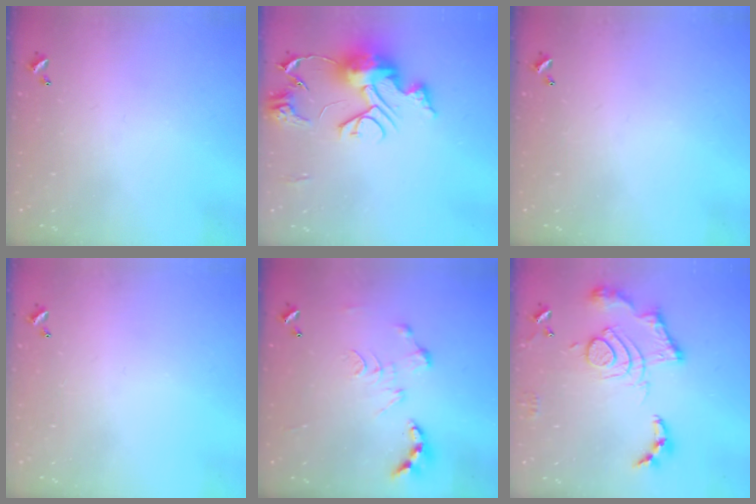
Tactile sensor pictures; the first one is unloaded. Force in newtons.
{"total": 13.9, "press": 13.8, "slide": 1.5}
{"total": 0.0}
{"total": 0.0}
{"total": 0.0}
{"total": 16.5, "press": 16.4, "slide": 1.7}